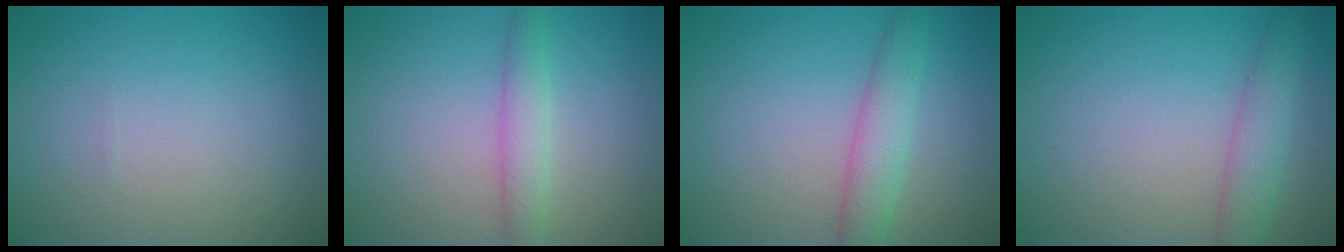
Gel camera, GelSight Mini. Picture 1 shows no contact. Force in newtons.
{"total": 2.3, "press": 2.3, "slide": 0.2}
{"total": 3.2, "press": 3.2, "slide": 0.1}
{"total": 2.9, "press": 2.9, "slide": 0.1}